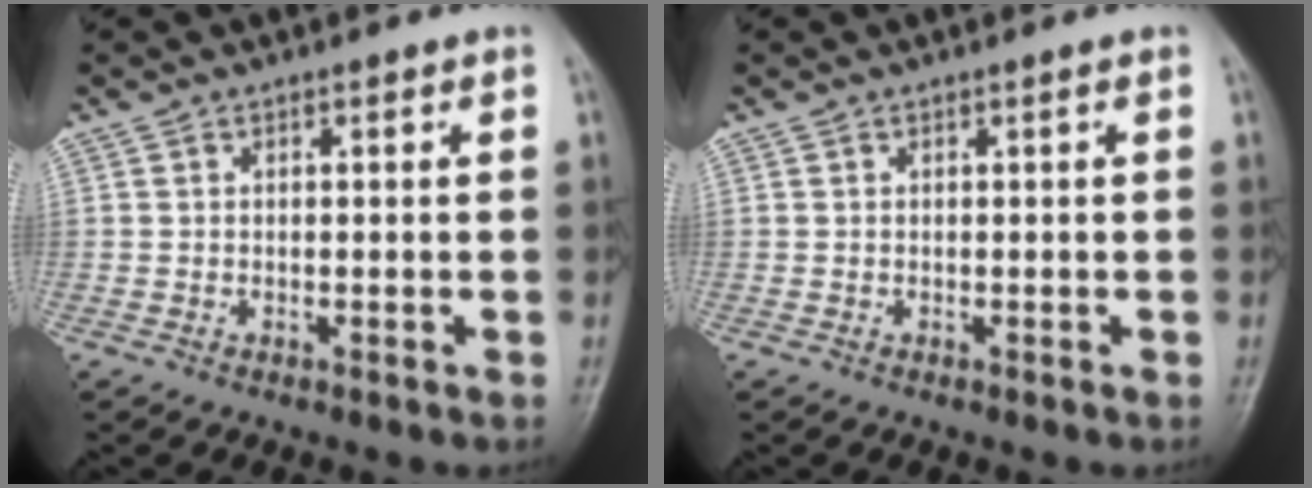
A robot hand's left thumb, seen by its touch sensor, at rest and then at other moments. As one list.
[{"total": 0.0}]